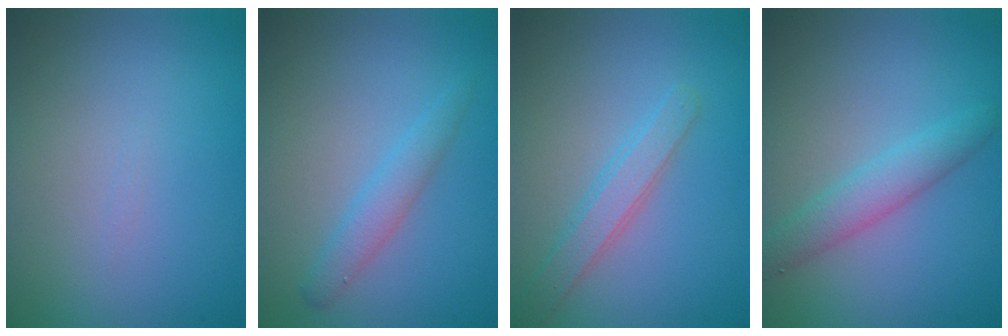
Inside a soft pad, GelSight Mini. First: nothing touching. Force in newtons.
{"total": 1.3, "press": 1.3, "slide": 0.2}
{"total": 2.5, "press": 2.5, "slide": 0.1}
{"total": 3.0, "press": 3.0, "slide": 0.3}